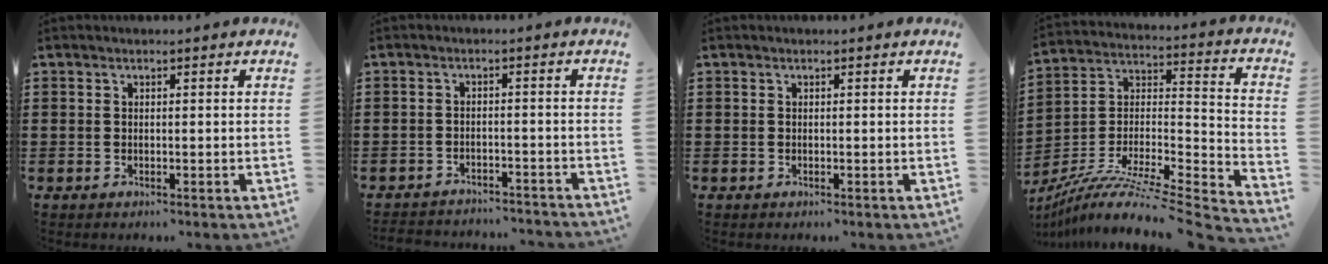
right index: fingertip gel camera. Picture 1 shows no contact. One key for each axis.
{"total": 2.6, "fx": -2.6, "fy": 0.2, "fz": 0.1, "tx": -0.007, "ty": 0.000, "tz": -0.056}
{"total": 0.0}
{"total": 7.3, "fx": -5.4, "fy": 1.2, "fz": 4.8, "tx": -0.090, "ty": -0.014, "tz": -0.109}